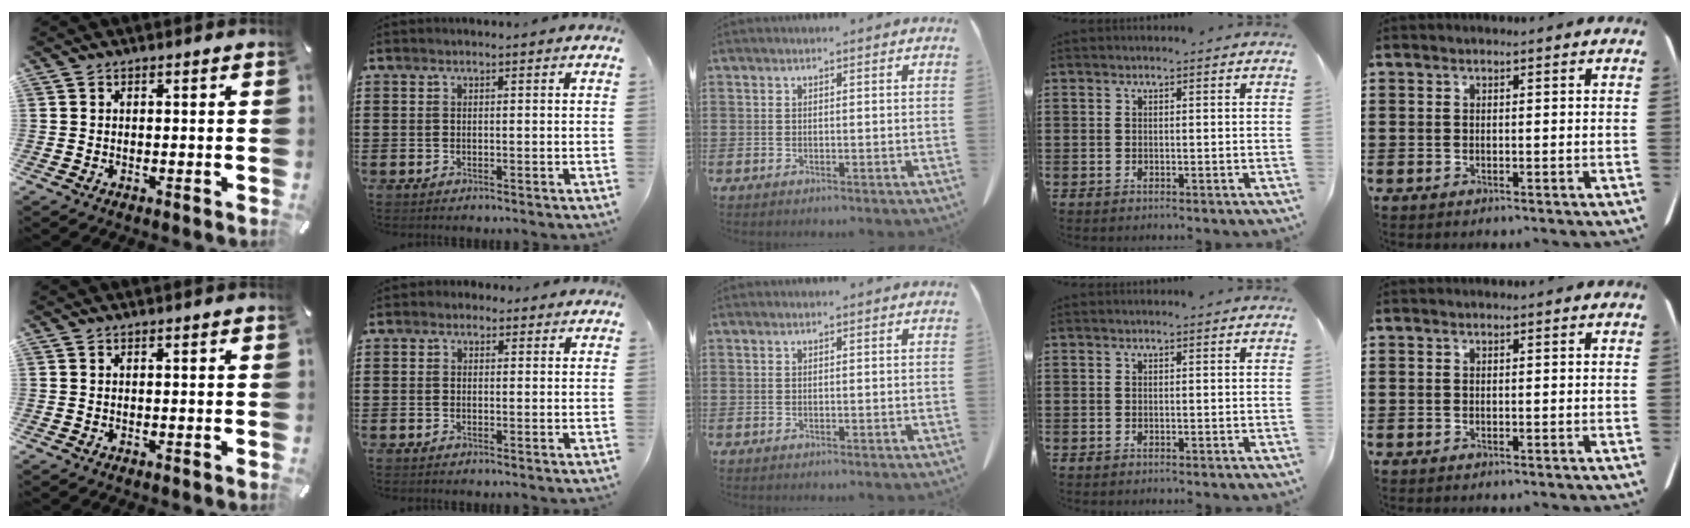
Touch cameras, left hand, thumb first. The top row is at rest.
{"index": {"total": 1.2, "force": [0.6, 1.0, 0.4], "torque": [-0.011, 0.008, 0.011]}}